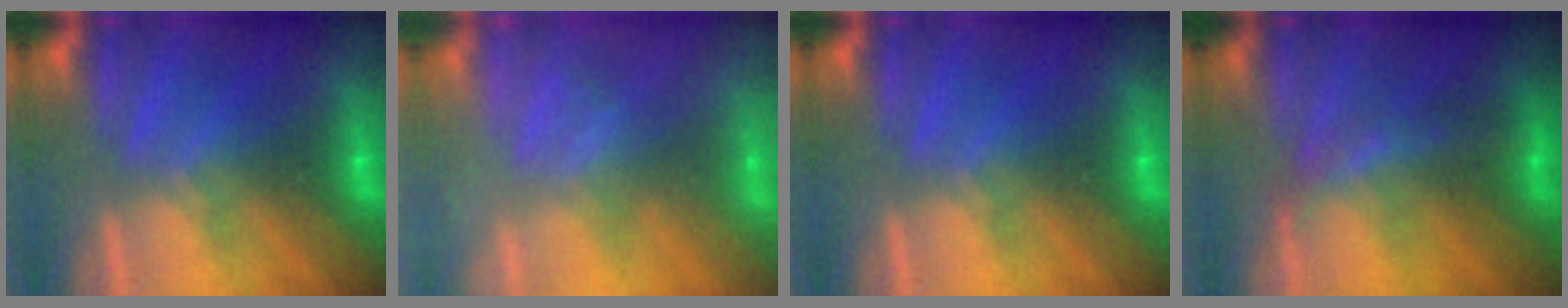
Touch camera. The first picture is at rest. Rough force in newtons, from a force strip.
{"total": 2.1}
{"total": 0.0}
{"total": 2.0}